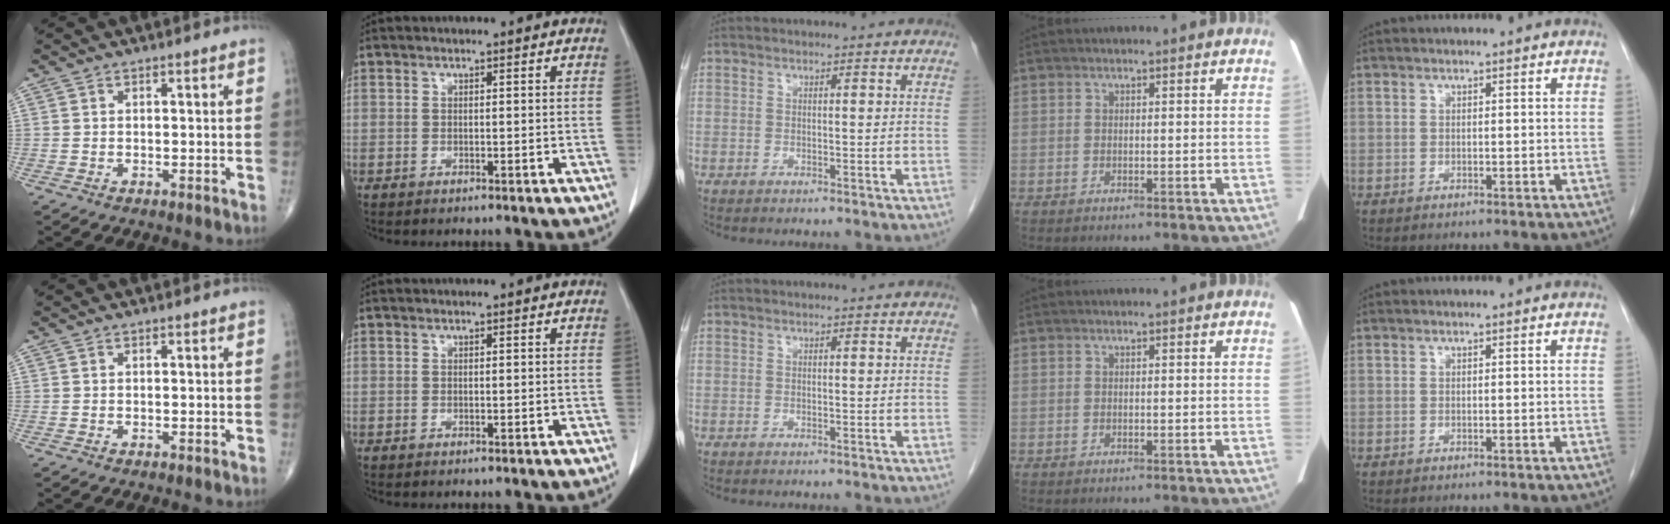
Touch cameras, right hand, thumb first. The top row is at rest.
{}